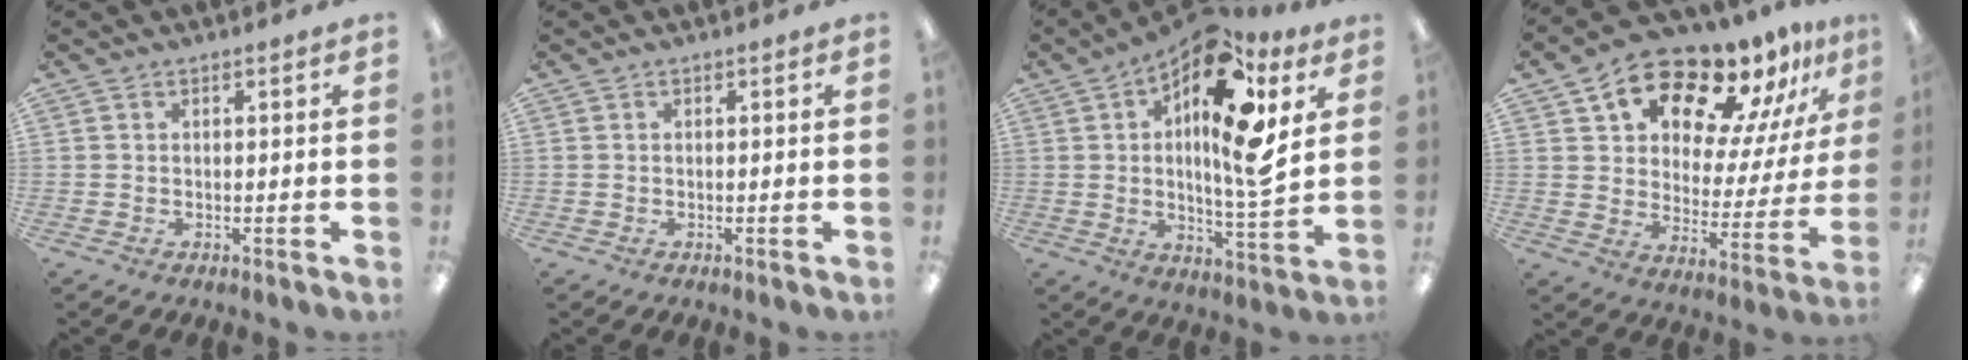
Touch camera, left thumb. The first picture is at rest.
{"total": 0.0}
{"total": 18.7, "force": [8.2, 5.9, 15.8], "torque": [-0.248, -0.050, 0.121]}
{"total": 16.3, "force": [12.9, 7.1, 7.1], "torque": [-0.119, -0.098, 0.218]}